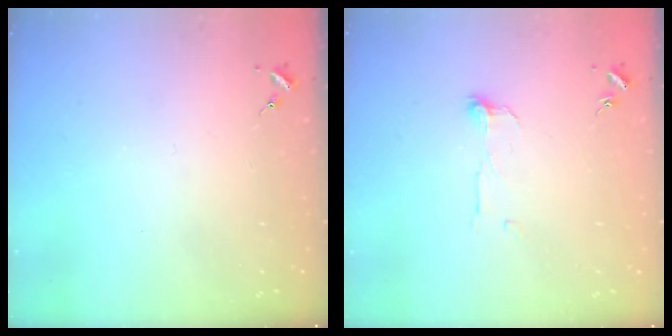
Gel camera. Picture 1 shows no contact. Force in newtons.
{"total": 5.1, "press": 5.0, "slide": 0.5}